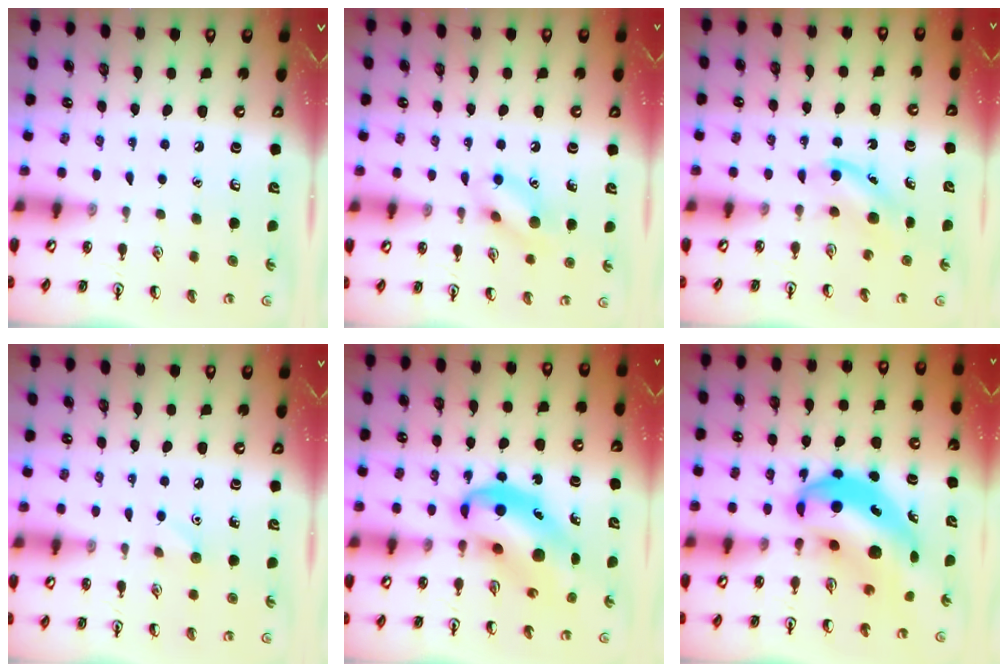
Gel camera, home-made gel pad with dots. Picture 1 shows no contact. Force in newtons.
{"total": 9.9, "press": 9.9, "slide": 0.7}
{"total": 4.1, "press": 3.9, "slide": 1.3}
{"total": 4.7, "press": 4.4, "slide": 1.5}
{"total": 11.9, "press": 11.5, "slide": 3.1}
{"total": 10.3, "press": 9.9, "slide": 3.0}